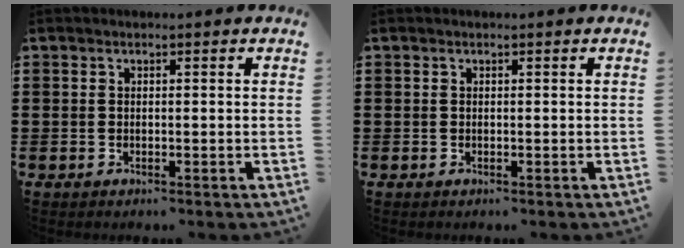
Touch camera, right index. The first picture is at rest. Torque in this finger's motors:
{"motor_torque": [0.14, -0.13, 0.00, 0.01]}